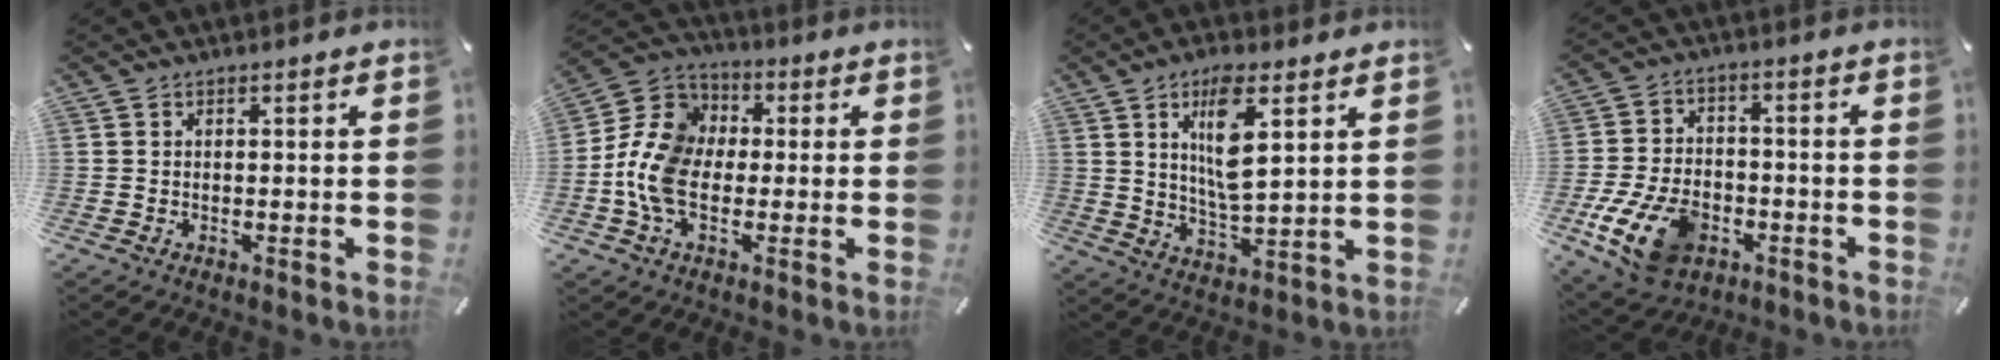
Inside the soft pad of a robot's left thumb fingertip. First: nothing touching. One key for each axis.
{"total": 11.8, "fx": -2.3, "fy": 8.8, "fz": 7.4, "tx": -0.180, "ty": 0.018, "tz": -0.045}
{"total": 10.7, "fx": 4.7, "fy": 3.3, "fz": 9.0, "tx": -0.167, "ty": -0.013, "tz": 0.077}
{"total": 14.1, "fx": -5.9, "fy": 9.3, "fz": 8.9, "tx": -0.167, "ty": 0.025, "tz": -0.101}